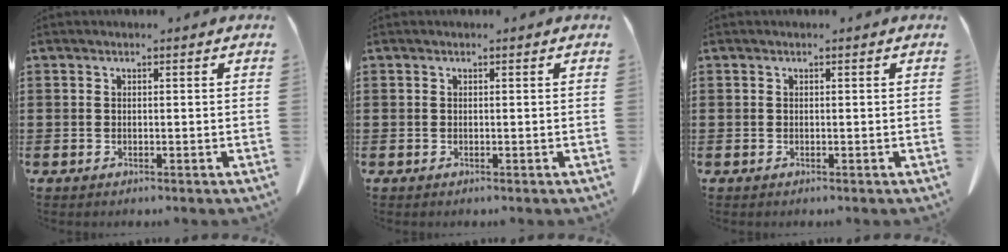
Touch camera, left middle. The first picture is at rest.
{"total": 0.0}
{"total": 0.0}